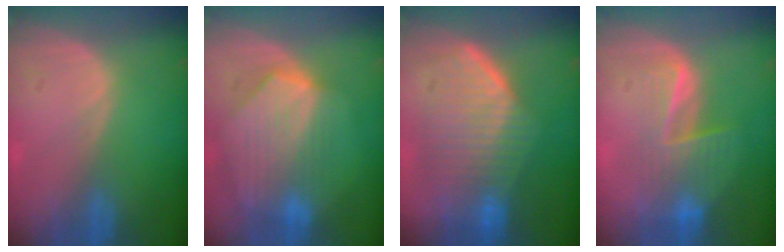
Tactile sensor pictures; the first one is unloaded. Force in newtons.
{"total": 8.8, "press": 7.9, "slide": 3.9}
{"total": 9.3, "press": 9.0, "slide": 2.5}
{"total": 6.8, "press": 6.4, "slide": 2.2}